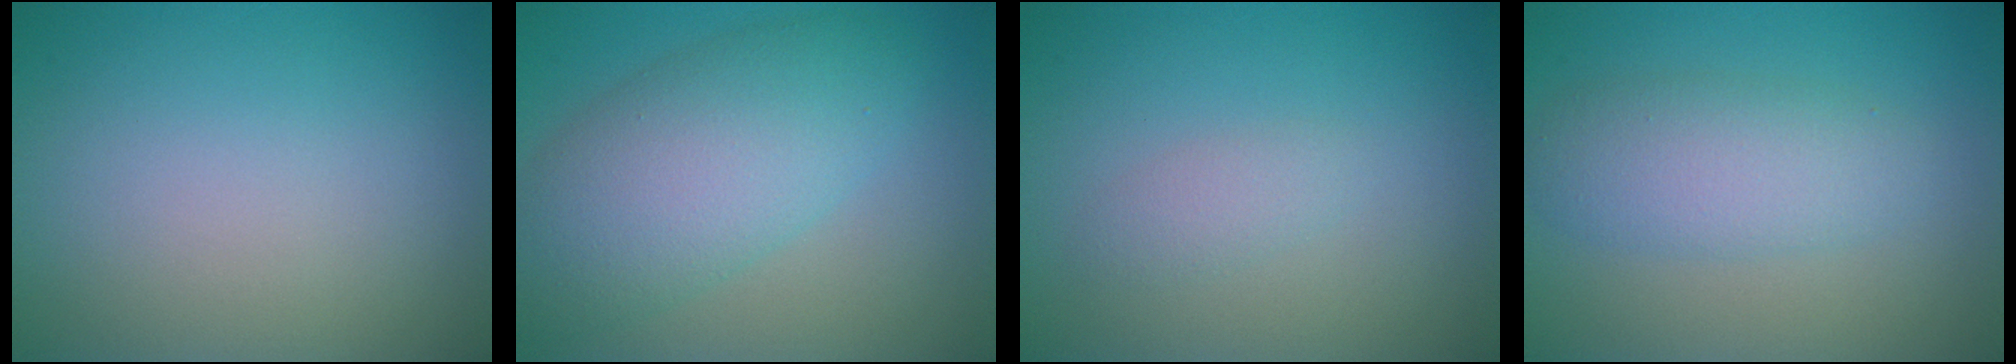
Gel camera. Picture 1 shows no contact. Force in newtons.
{"total": 7.3, "press": 7.3, "slide": 0.2}
{"total": 1.2, "press": 1.2, "slide": 0.0}
{"total": 4.0, "press": 4.0, "slide": 0.0}